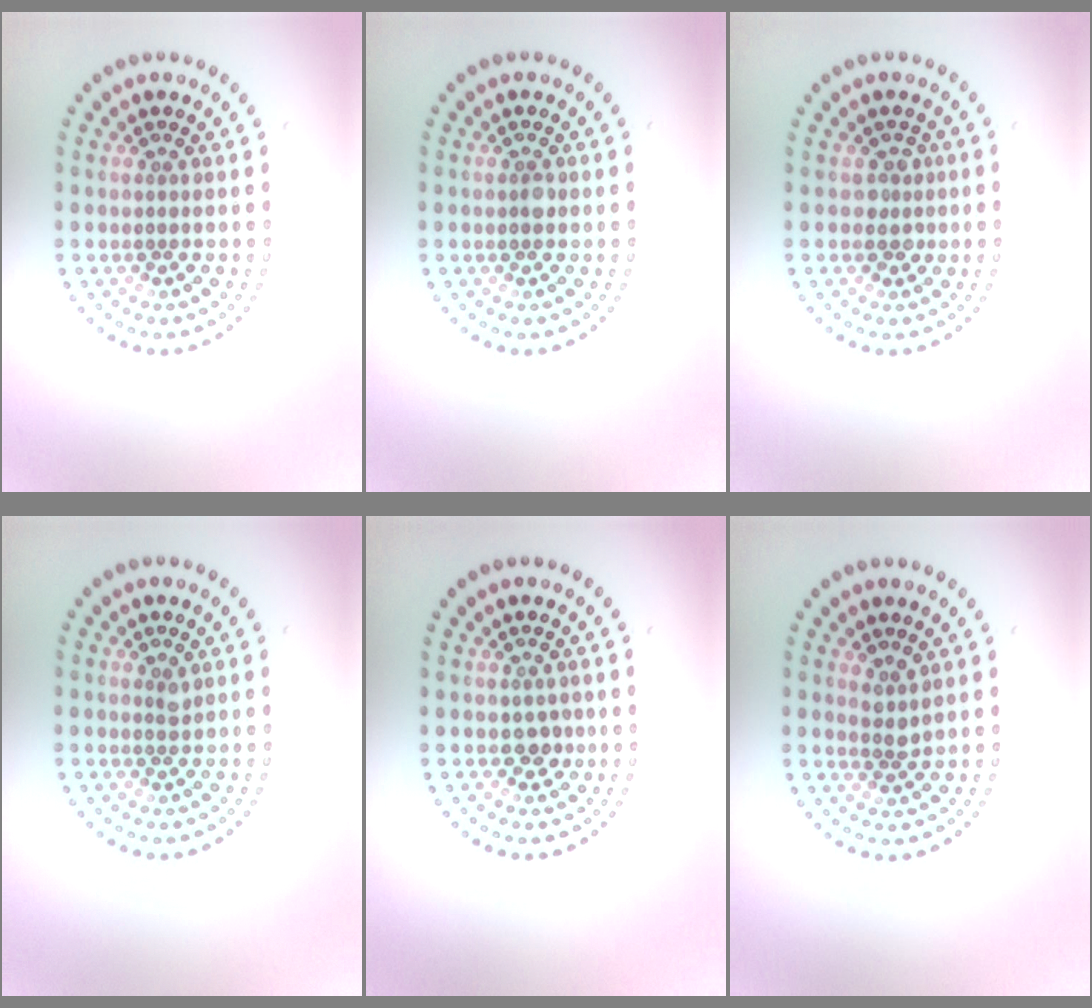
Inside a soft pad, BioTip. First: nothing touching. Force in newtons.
{"total": 0.9, "press": 0.9, "slide": 0.0}
{"total": 1.5, "press": 1.2, "slide": 0.9}
{"total": 0.8, "press": 0.6, "slide": 0.6}
{"total": 1.1, "press": 1.0, "slide": 0.5}
{"total": 1.5, "press": 1.2, "slide": 1.0}